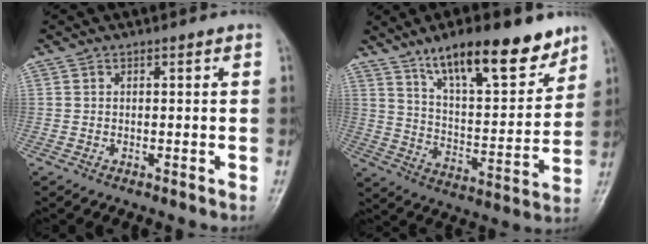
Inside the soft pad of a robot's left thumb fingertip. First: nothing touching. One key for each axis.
{"total": 18.9, "fx": 13.0, "fy": 5.9, "fz": 12.4, "tx": -0.155, "ty": -0.067, "tz": 0.218}